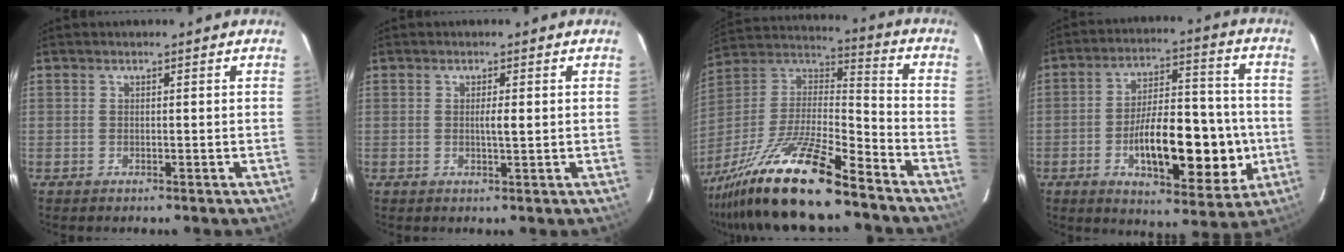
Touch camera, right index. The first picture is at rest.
{"total": 1.8, "force": [0.1, 0.1, 1.8], "torque": [-0.032, -0.001, 0.001]}
{"total": 20.3, "force": [-15.2, 2.5, 13.3], "torque": [-0.288, -0.022, -0.283]}
{"total": 17.3, "force": [-4.0, 6.3, 15.6], "torque": [-0.243, 0.015, -0.056]}